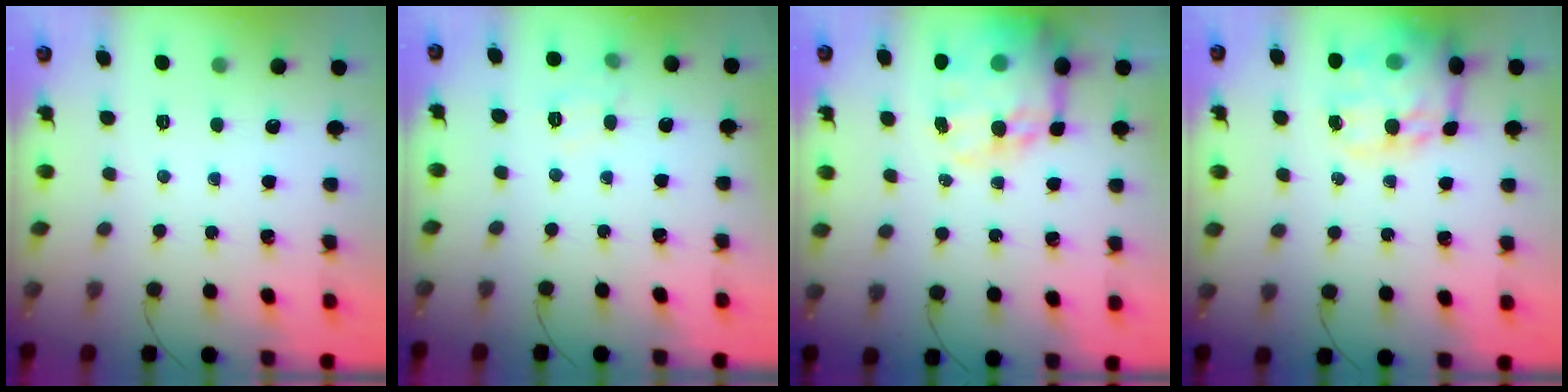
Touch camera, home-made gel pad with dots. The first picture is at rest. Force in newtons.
{"total": 7.8, "press": 7.7, "slide": 1.3}
{"total": 21.5, "press": 20.8, "slide": 5.3}
{"total": 18.8, "press": 18.4, "slide": 3.7}